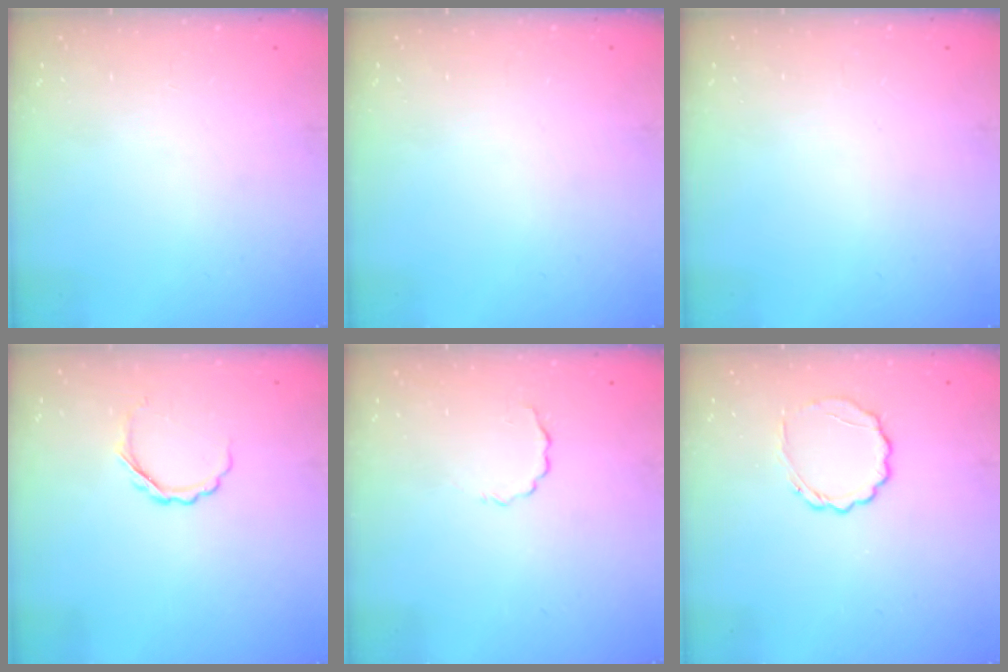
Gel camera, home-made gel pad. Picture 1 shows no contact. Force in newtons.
{"total": 0.0}
{"total": 0.0}
{"total": 4.1, "press": 4.0, "slide": 1.0}
{"total": 2.0, "press": 1.9, "slide": 0.7}
{"total": 5.6, "press": 5.4, "slide": 1.4}